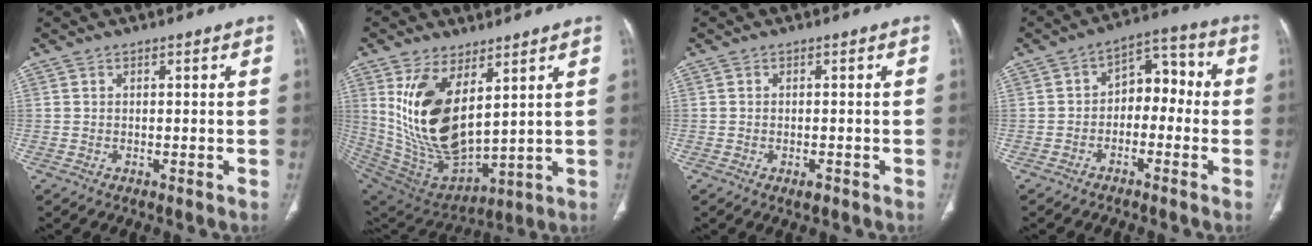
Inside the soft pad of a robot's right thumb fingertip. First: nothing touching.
{"total": 18.6, "force": [6.1, 9.2, 14.9], "torque": [-0.271, -0.036, 0.144]}
{"total": 1.5, "force": [-0.8, 0.7, 1.0], "torque": [-0.017, 0.001, -0.012]}
{"total": 8.1, "force": [-1.5, 5.7, 5.6], "torque": [-0.046, 0.045, -0.039]}